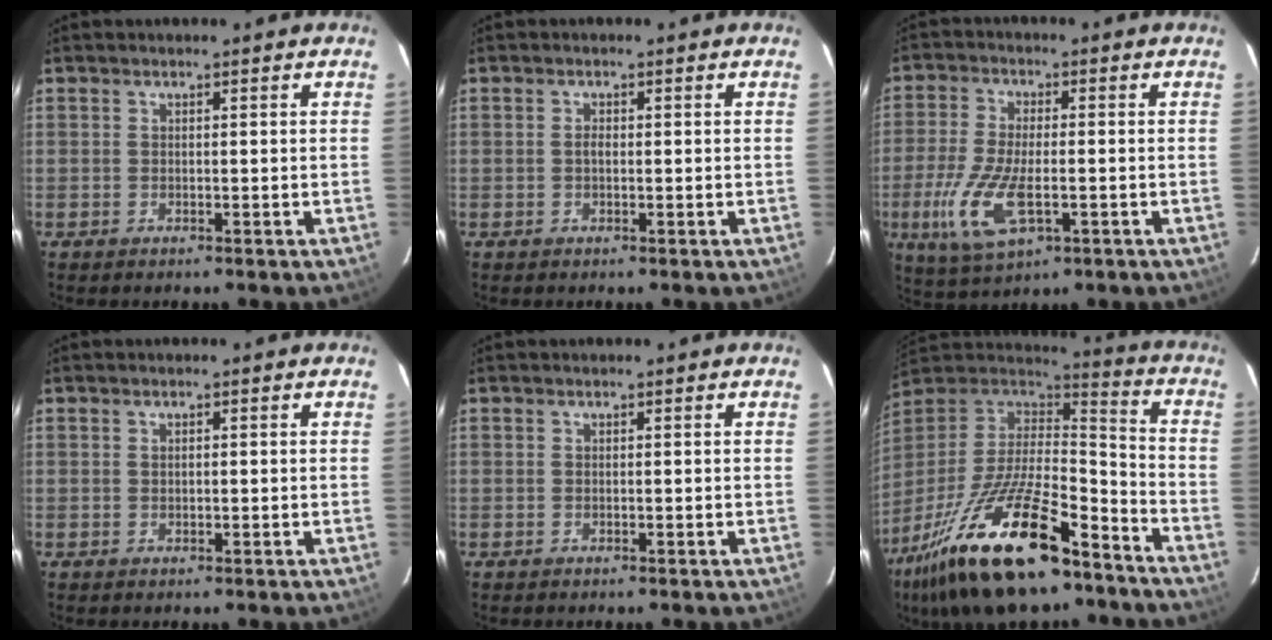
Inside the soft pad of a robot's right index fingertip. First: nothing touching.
{"total": 0.9, "force": [-0.1, 0.5, 0.7], "torque": [-0.012, 0.004, -0.003]}
{"total": 11.6, "force": [-3.5, 4.6, 10.0], "torque": [-0.218, -0.018, -0.065]}
{"total": 0.5, "force": [0.1, 0.3, 0.4], "torque": [-0.008, 0.003, 0.003]}
{"total": 0.0}
{"total": 27.4, "force": [-17.3, 9.3, 19.1], "torque": [-0.371, -0.033, -0.289]}